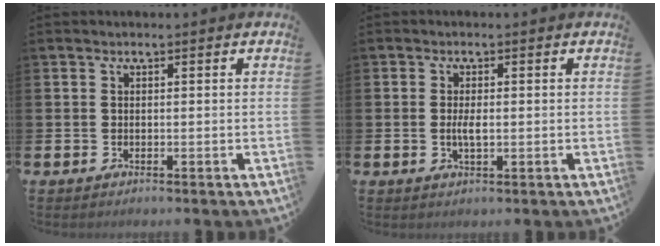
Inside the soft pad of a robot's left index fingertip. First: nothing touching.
{"total": 2.2, "force": [-0.1, 0.7, 2.1], "torque": [-0.032, -0.002, -0.005]}